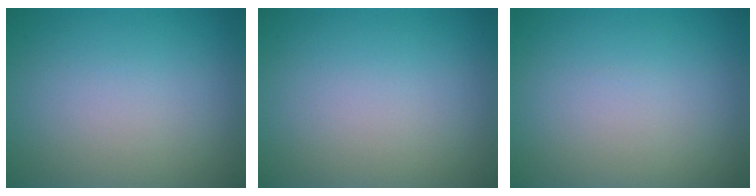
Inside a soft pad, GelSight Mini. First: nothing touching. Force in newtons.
{"total": 0.0}
{"total": 0.0}